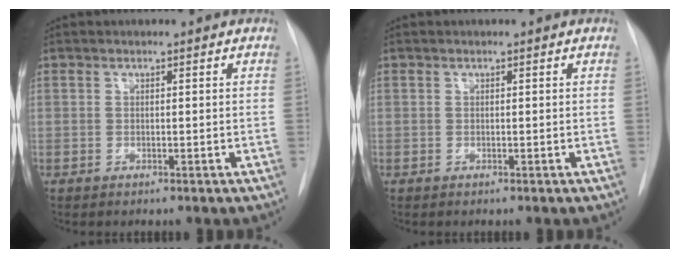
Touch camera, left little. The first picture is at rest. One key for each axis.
{"total": 0.0}